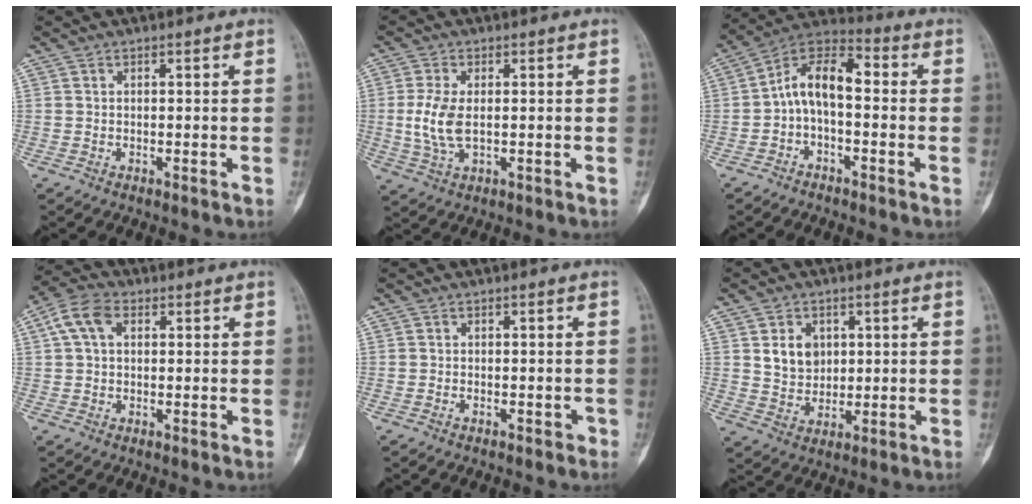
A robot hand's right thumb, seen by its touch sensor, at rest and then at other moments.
{"total": 6.6, "force": [-0.2, 3.3, 5.7], "torque": [-0.134, -0.005, -0.001]}
{"total": 9.9, "force": [-0.8, 5.2, 8.4], "torque": [-0.136, 0.046, -0.029]}
{"total": 6.3, "force": [2.0, 4.0, 4.4], "torque": [-0.090, 0.019, 0.034]}
{"total": 1.1, "force": [-0.7, 0.6, 0.5], "torque": [-0.006, 0.007, -0.008]}
{"total": 6.1, "force": [1.9, 4.9, 3.2], "torque": [-0.031, -0.014, 0.042]}